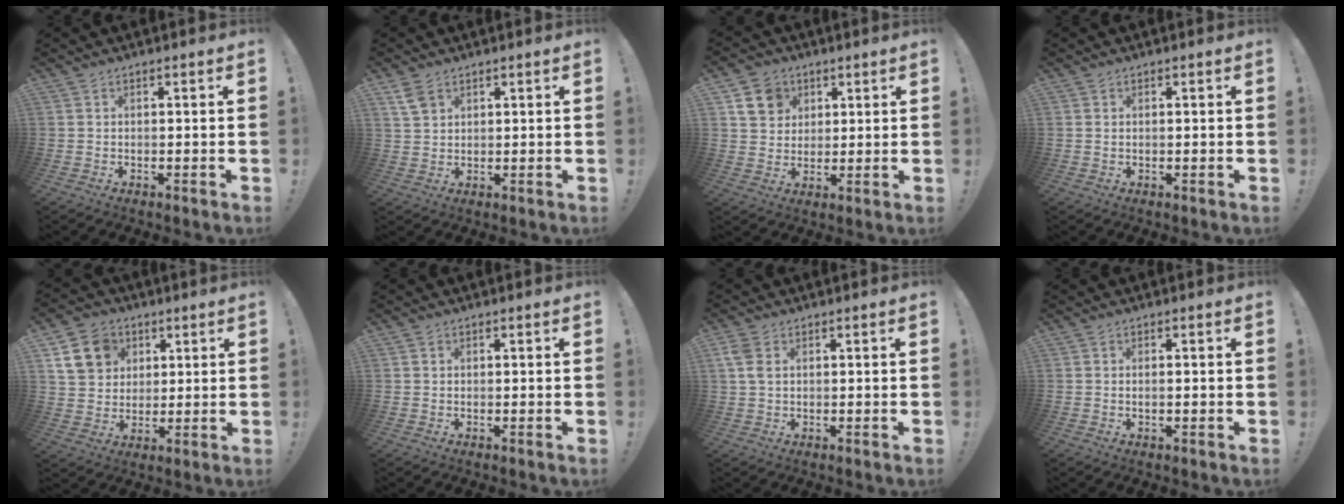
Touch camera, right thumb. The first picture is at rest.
{"total": 4.3, "force": [2.8, 2.6, 2.0], "torque": [-0.030, -0.013, 0.054]}
{"total": 10.2, "force": [4.8, 8.4, 3.4], "torque": [-0.044, -0.021, 0.096]}
{"total": 0.0}
{"total": 13.6, "force": [5.4, 11.3, 5.4], "torque": [-0.082, -0.014, 0.113]}
{"total": 0.7, "force": [0.3, 0.6, -0.1], "torque": [0.008, -0.001, 0.004]}
{"total": 5.1, "force": [1.7, 3.3, 3.5], "torque": [-0.076, 0.004, 0.035]}
{"total": 1.0, "force": [-0.2, 0.1, 1.0], "torque": [-0.016, -0.001, -0.004]}